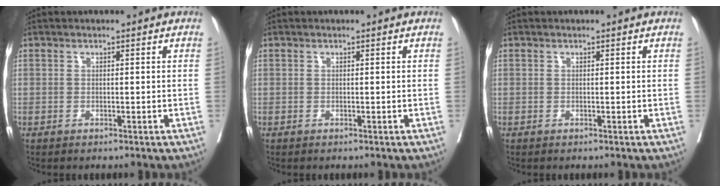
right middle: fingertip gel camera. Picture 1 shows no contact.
{"total": 0.0}
{"total": 0.0}